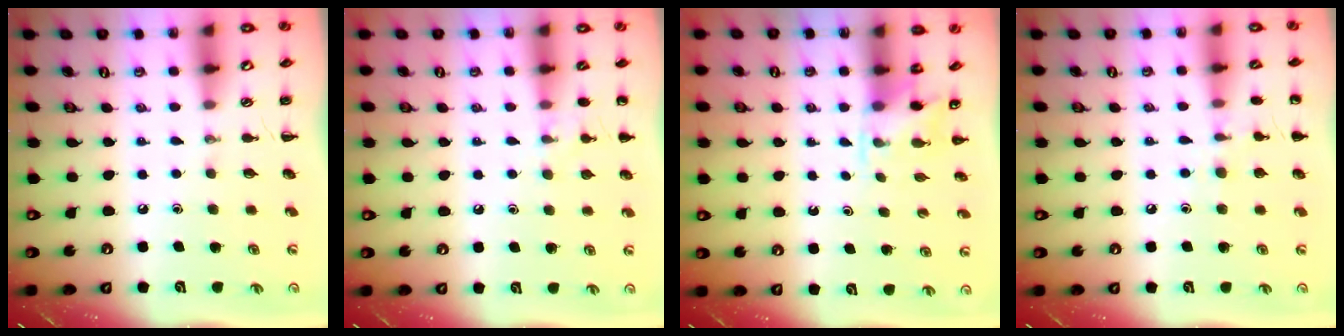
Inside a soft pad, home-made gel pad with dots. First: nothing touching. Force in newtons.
{"total": 7.4, "press": 7.0, "slide": 2.1}
{"total": 3.2, "press": 3.1, "slide": 0.7}
{"total": 7.4, "press": 7.2, "slide": 1.9}